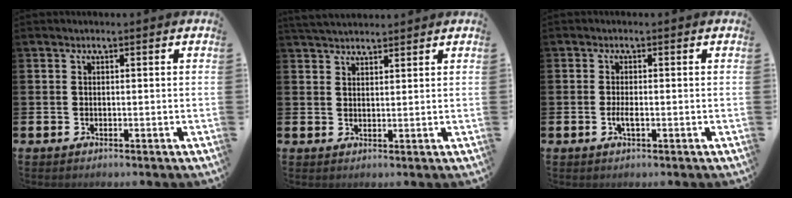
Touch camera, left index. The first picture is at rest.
{"total": 3.3, "force": [3.3, 0.6, 0.4], "torque": [-0.009, -0.013, 0.060]}
{"total": 1.6, "force": [-0.4, 0.5, 1.5], "torque": [-0.035, 0.003, -0.006]}